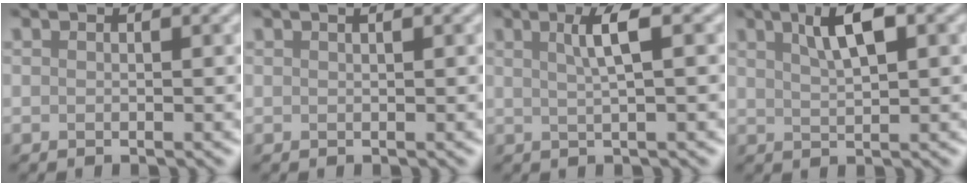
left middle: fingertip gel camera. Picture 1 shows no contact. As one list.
[{"total": 1.9, "force": [1.0, 0.9, 1.3], "torque": [-0.005, 0.013, -0.009]}, {"total": 2.8, "force": [0.5, 0.4, 2.7], "torque": [-0.044, 0.008, 0.016]}, {"total": 3.7, "force": [1.5, 0.9, 3.3], "torque": [-0.064, 0.008, 0.033]}]